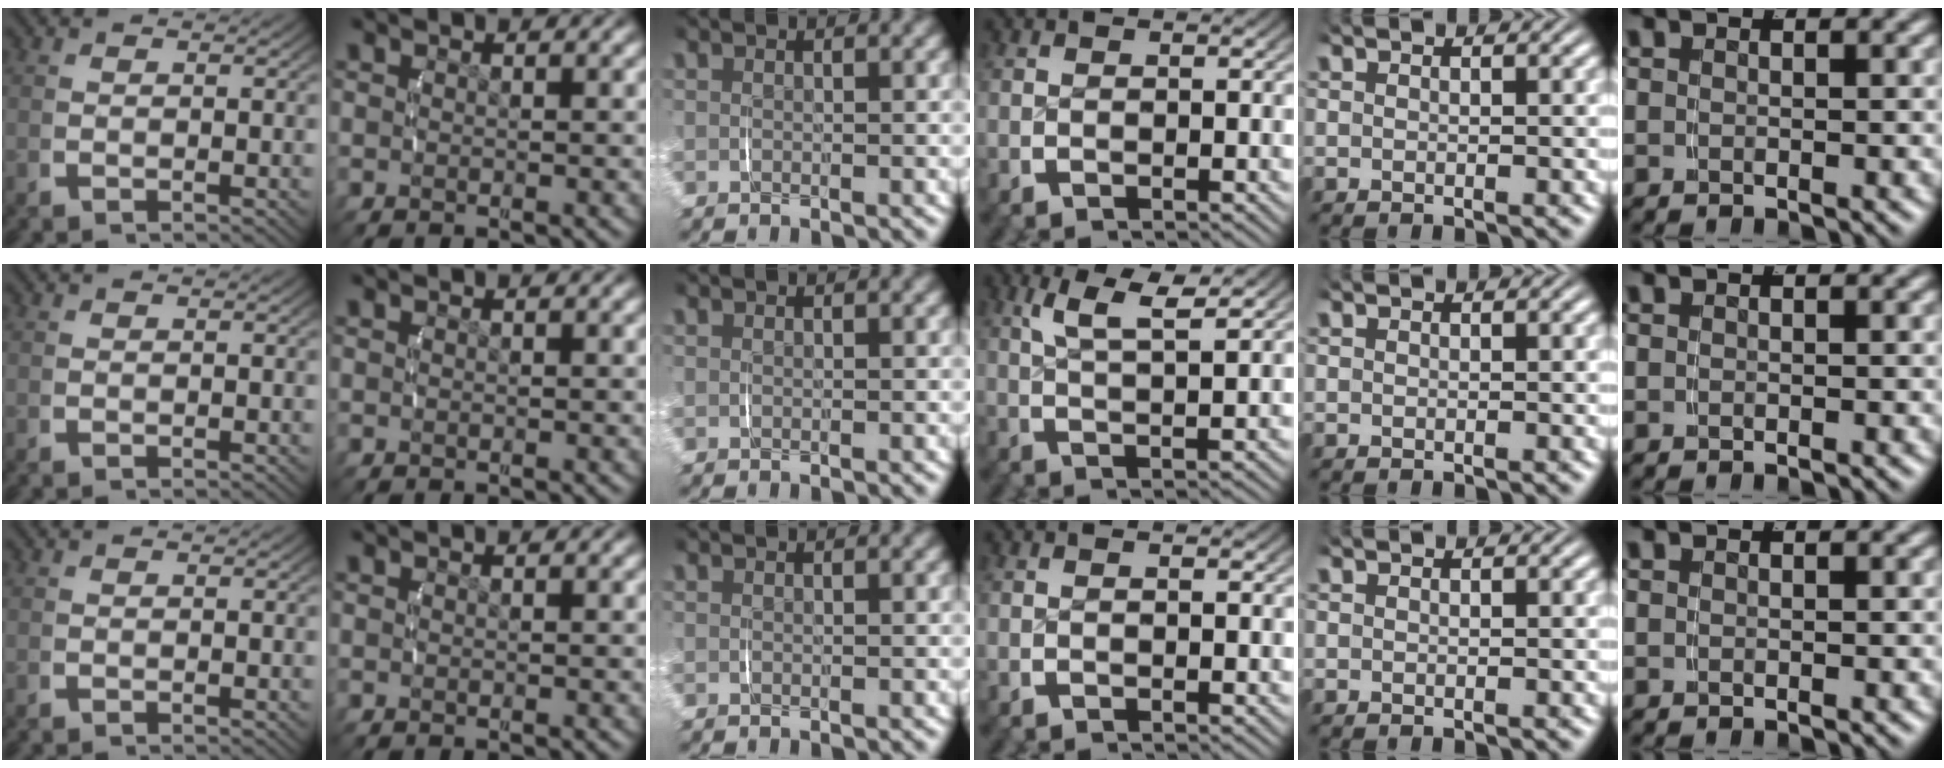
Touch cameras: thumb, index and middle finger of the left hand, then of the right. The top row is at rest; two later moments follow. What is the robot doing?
{"motion": "lift_and_place", "object": "glasses case"}